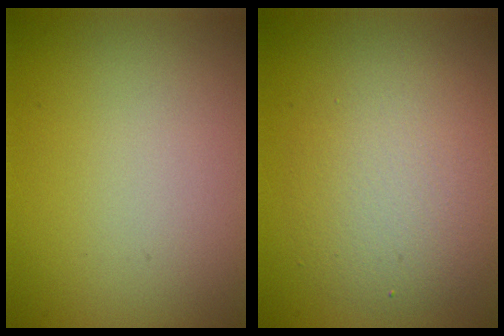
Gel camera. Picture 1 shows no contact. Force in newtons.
{"total": 4.5, "press": 4.5, "slide": 0.1}